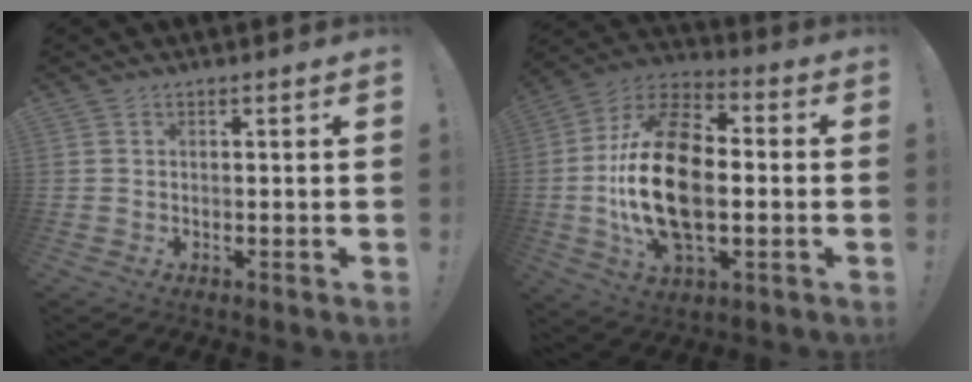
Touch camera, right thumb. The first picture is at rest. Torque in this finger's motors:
{"motor_torque": [2.32, 2.70, 2.09, -0.68, 0.32]}